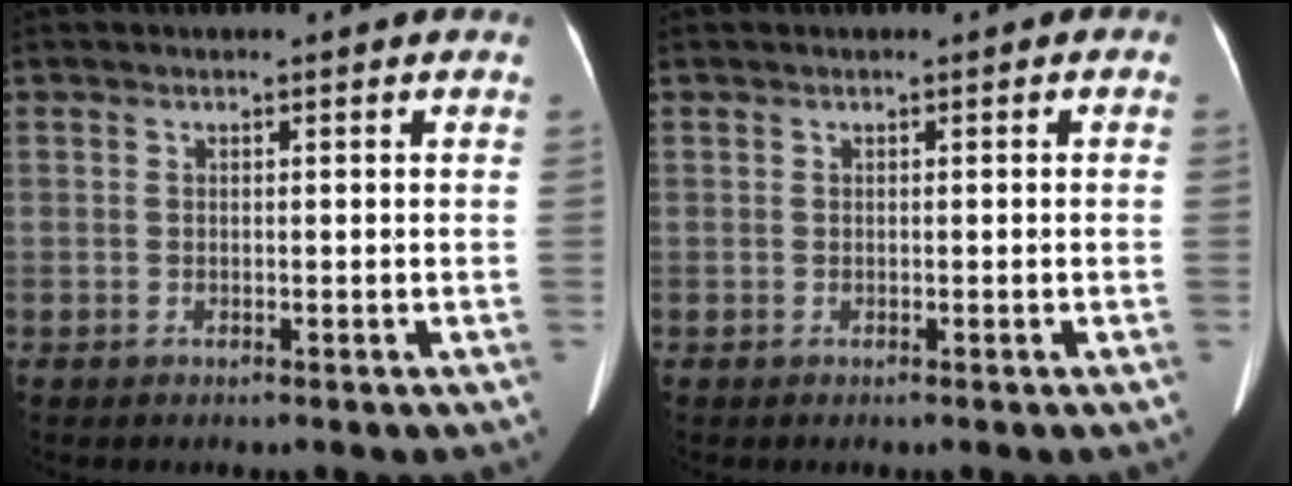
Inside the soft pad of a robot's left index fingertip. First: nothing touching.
{"total": 0.0}